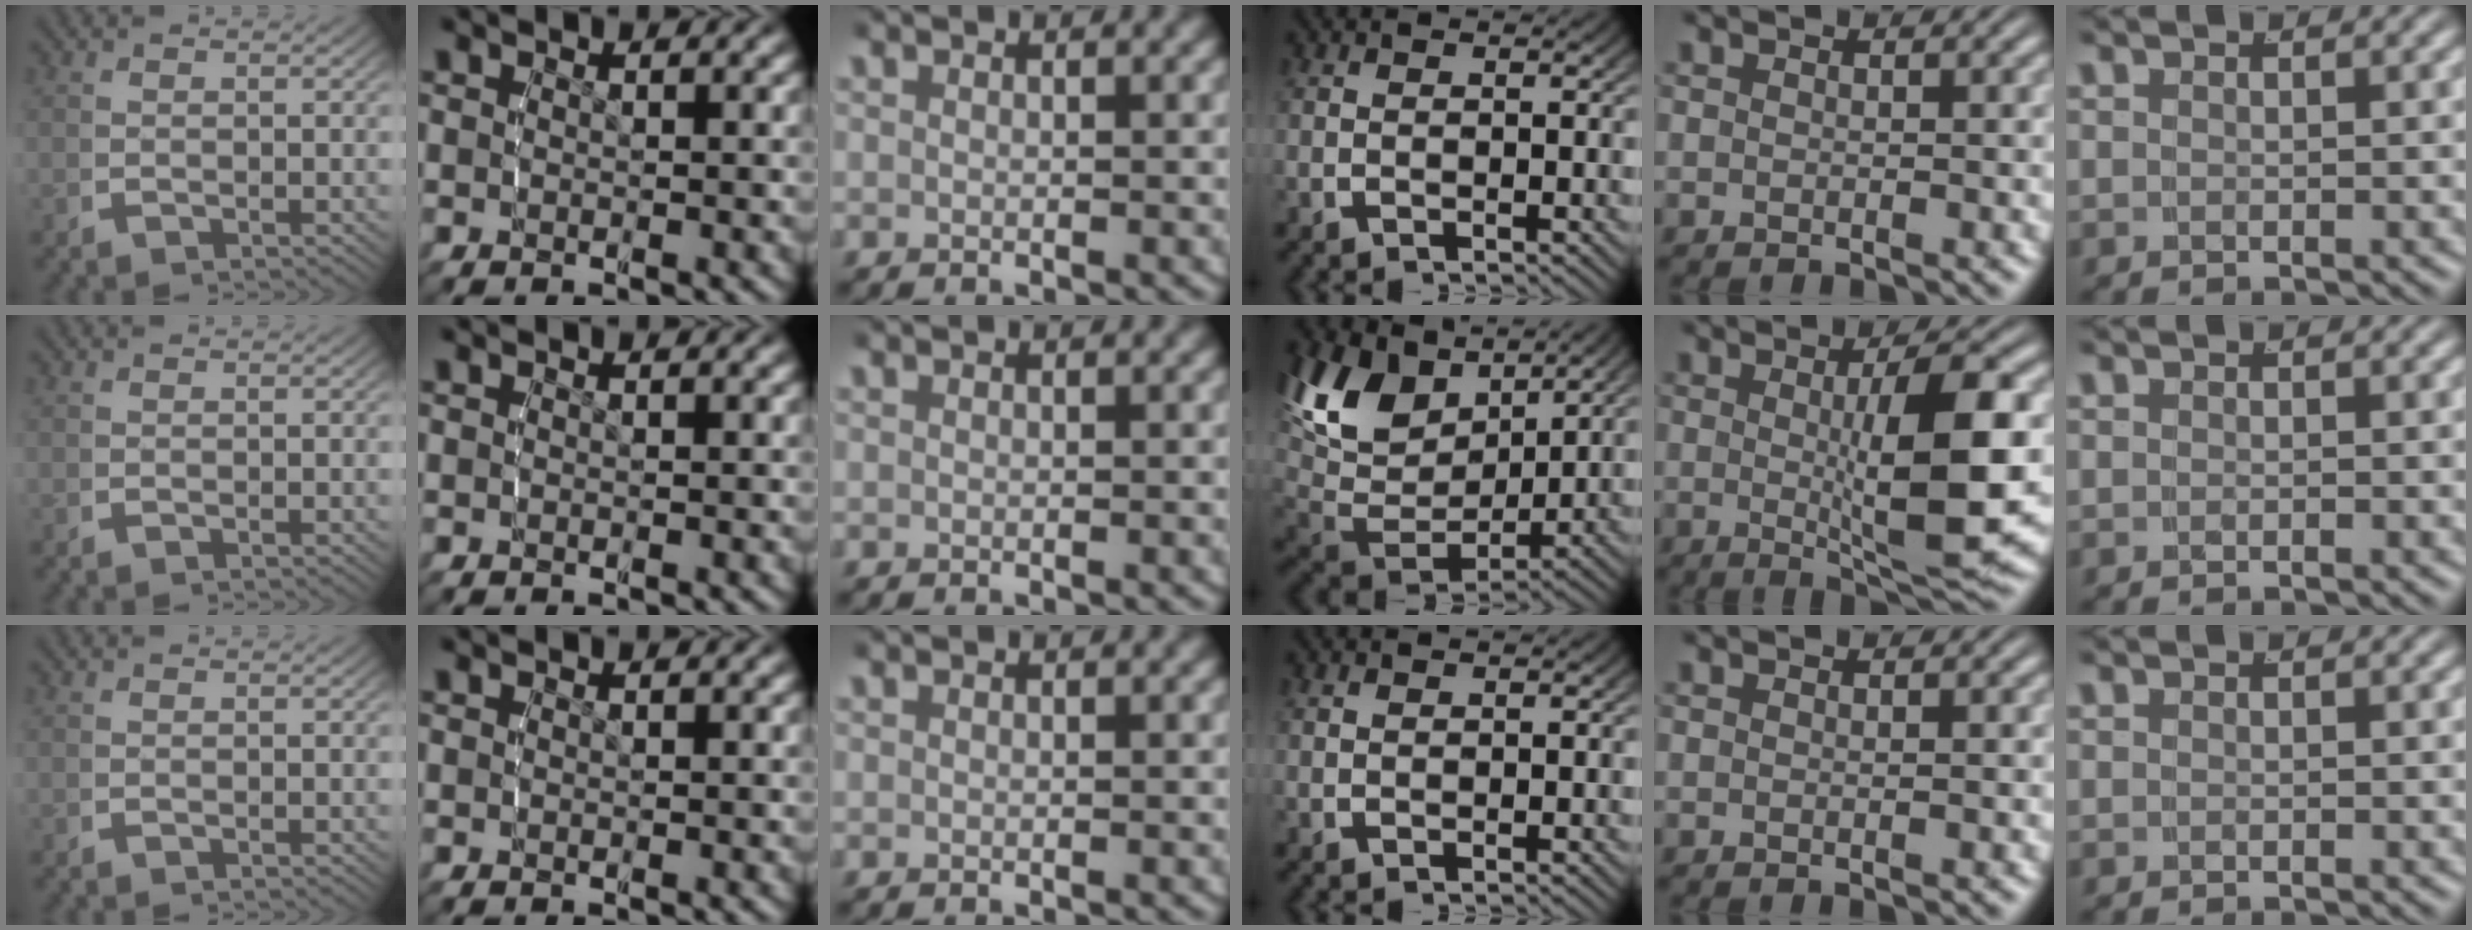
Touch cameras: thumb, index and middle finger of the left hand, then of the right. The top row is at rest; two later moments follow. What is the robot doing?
{"motion": "lift_and_place", "object": "lipstick"}